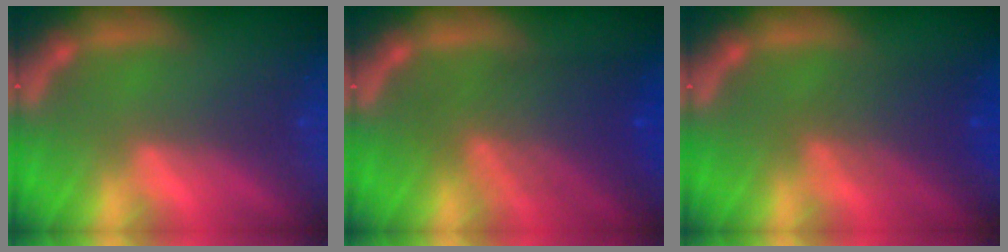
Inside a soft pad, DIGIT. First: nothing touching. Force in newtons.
{"total": 6.6}
{"total": 4.1}